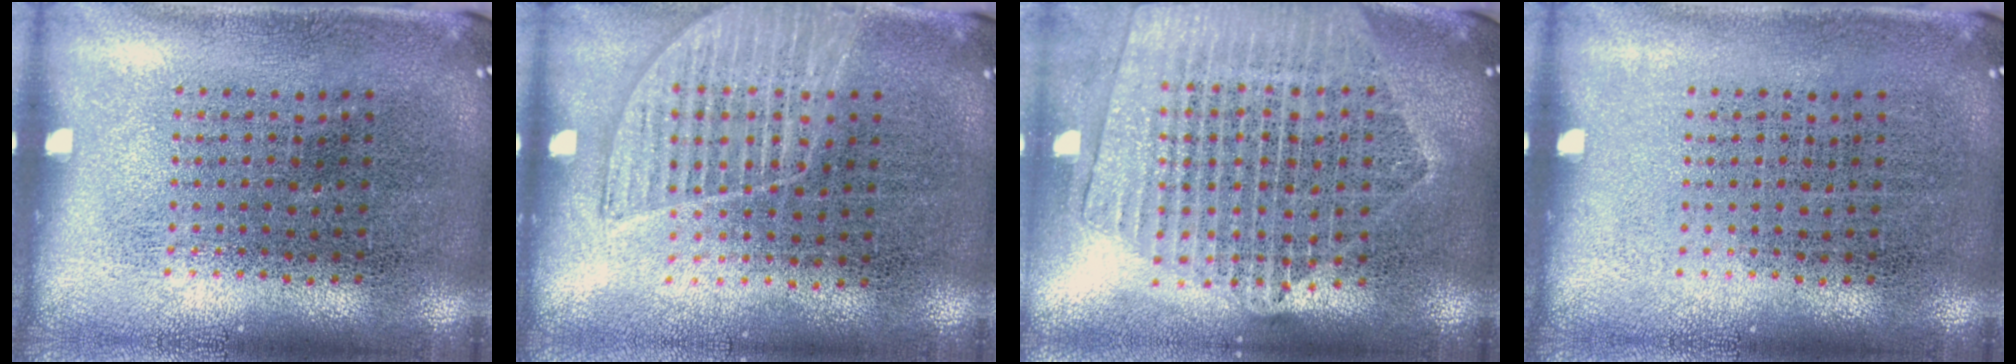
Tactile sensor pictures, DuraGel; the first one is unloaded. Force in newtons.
{"total": 1.4, "press": 1.2, "slide": 0.6}
{"total": 2.3, "press": 2.1, "slide": 1.1}
{"total": 0.0}